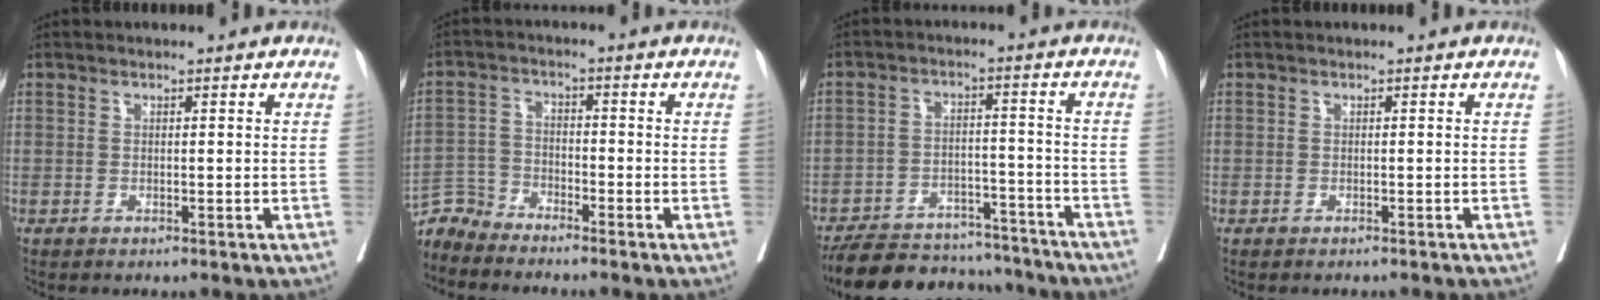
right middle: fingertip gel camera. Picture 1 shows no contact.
{"total": 4.2, "force": [-4.1, -0.1, -1.0], "torque": [0.023, -0.004, -0.081]}
{"total": 15.8, "force": [-14.5, 4.7, 4.3], "torque": [-0.073, 0.010, -0.206]}
{"total": 2.2, "force": [-2.0, -0.5, 0.8], "torque": [-0.010, -0.007, -0.024]}